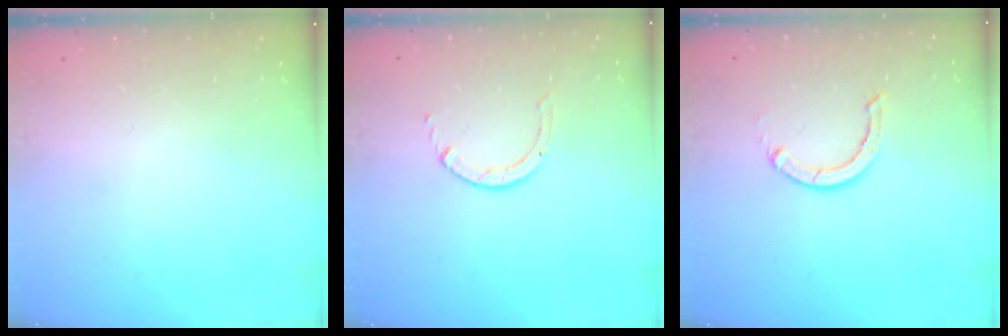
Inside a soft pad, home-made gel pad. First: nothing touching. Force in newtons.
{"total": 1.4, "press": 1.4, "slide": 0.1}
{"total": 3.4, "press": 3.4, "slide": 0.3}